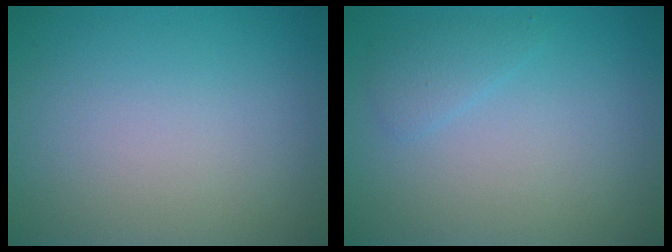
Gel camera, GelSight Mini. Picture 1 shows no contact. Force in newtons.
{"total": 1.3, "press": 1.3, "slide": 0.0}